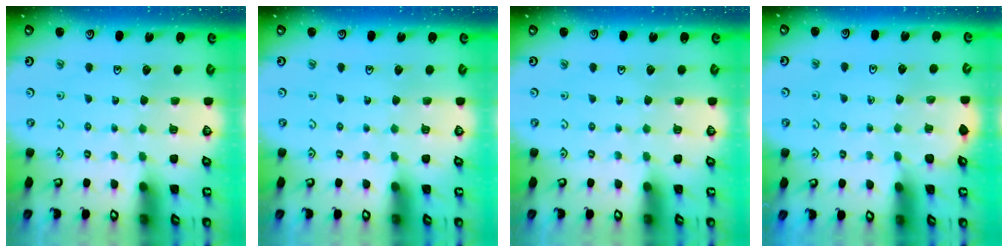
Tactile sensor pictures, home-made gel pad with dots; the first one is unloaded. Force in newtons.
{"total": 0.0}
{"total": 0.0}
{"total": 1.4, "press": 1.4, "slide": 0.1}